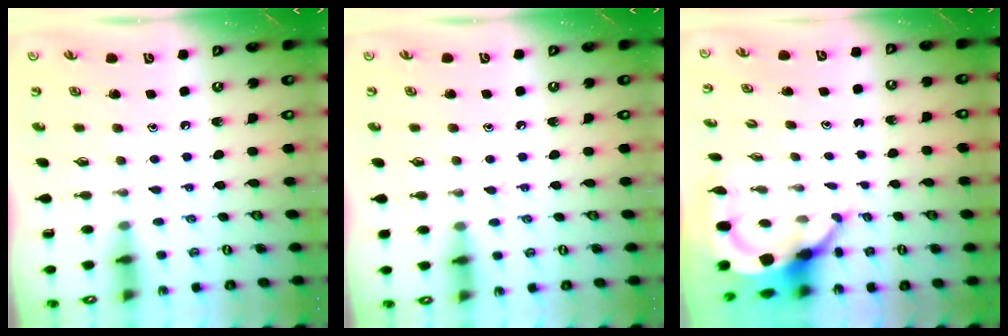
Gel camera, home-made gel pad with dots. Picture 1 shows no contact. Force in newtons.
{"total": 3.0, "press": 3.0, "slide": 0.5}
{"total": 5.8, "press": 5.8, "slide": 0.8}